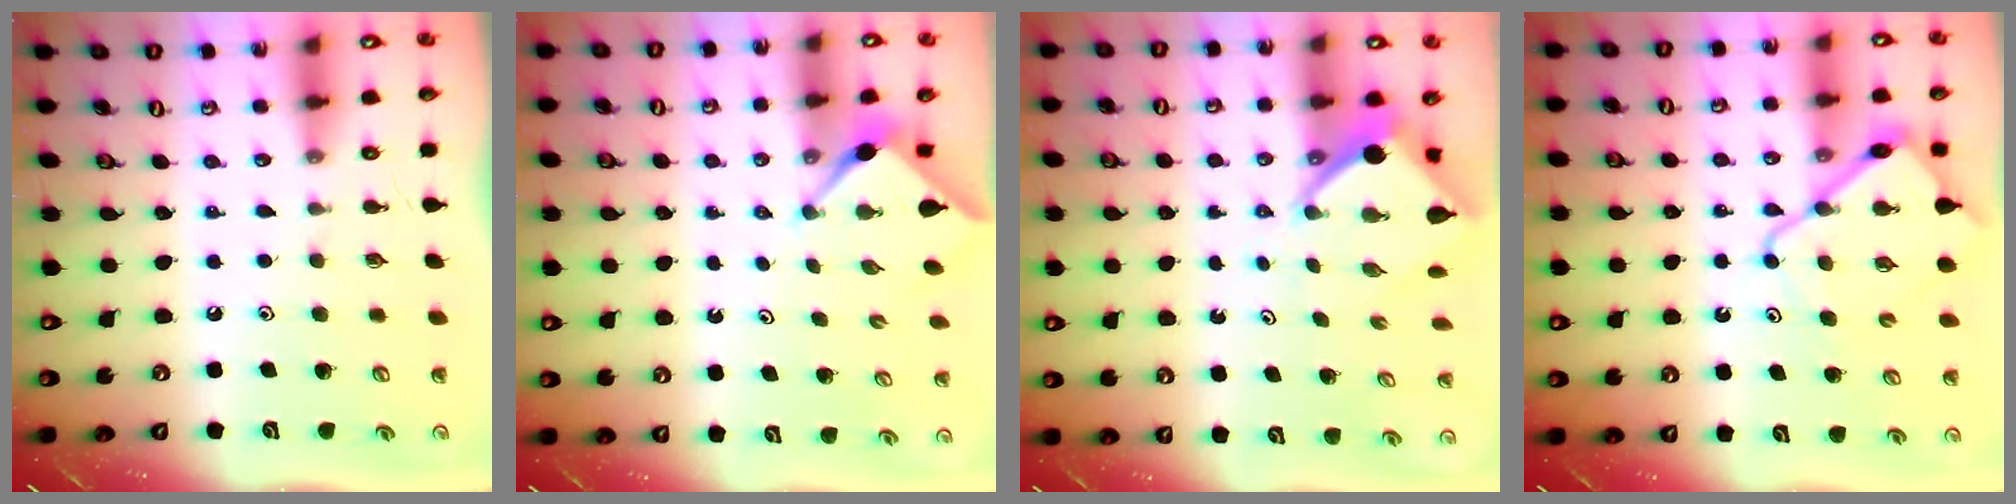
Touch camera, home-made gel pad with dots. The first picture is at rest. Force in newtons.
{"total": 3.0, "press": 2.9, "slide": 0.4}
{"total": 6.0, "press": 6.0, "slide": 0.6}
{"total": 13.2, "press": 13.1, "slide": 1.6}